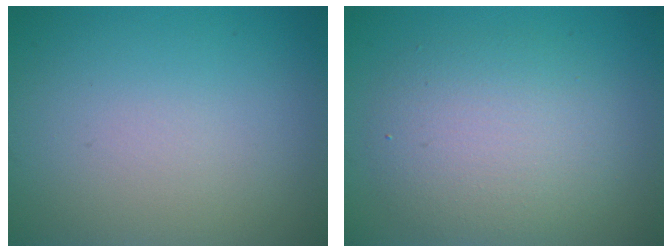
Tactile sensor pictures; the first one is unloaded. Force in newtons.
{"total": 5.1, "press": 5.1, "slide": 0.2}